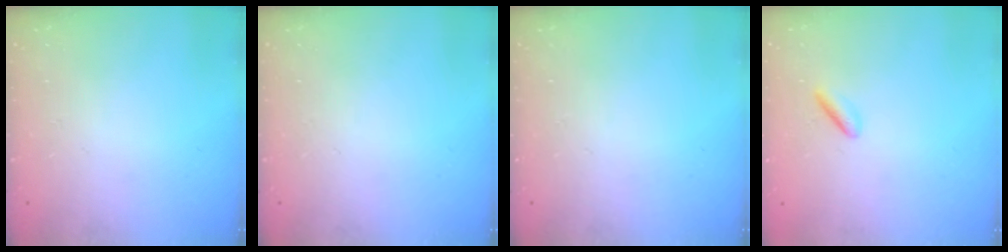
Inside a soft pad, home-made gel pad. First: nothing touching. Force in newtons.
{"total": 0.0}
{"total": 0.0}
{"total": 3.9, "press": 3.8, "slide": 0.9}